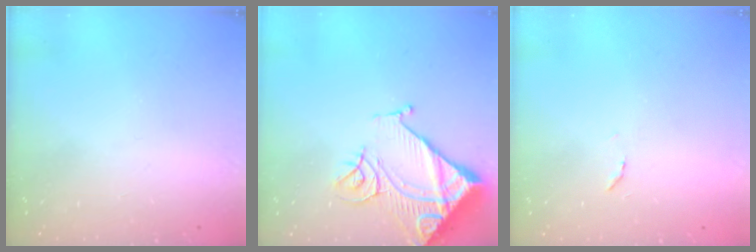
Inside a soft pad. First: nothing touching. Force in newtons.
{"total": 17.1, "press": 17.0, "slide": 1.8}
{"total": 5.9, "press": 5.9, "slide": 0.4}